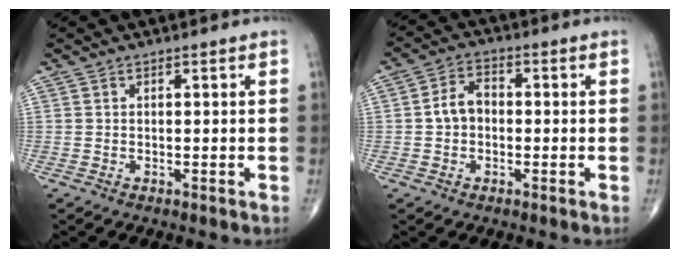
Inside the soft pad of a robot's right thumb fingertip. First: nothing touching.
{"total": 5.2, "force": [-0.4, 3.9, 3.5], "torque": [-0.054, 0.021, -0.017]}